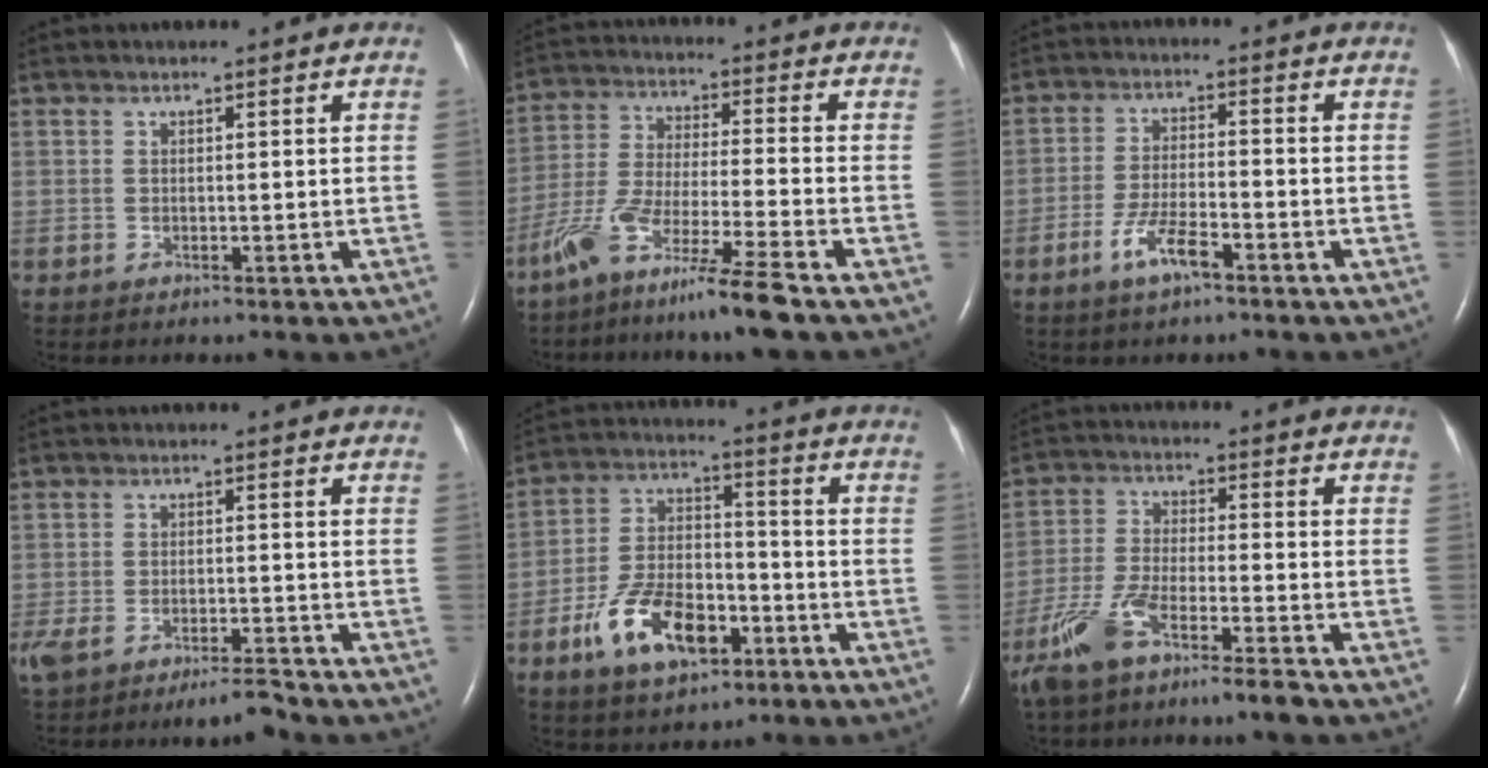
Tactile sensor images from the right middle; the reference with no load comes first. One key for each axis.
{"total": 11.2, "fx": -8.1, "fy": -0.9, "fz": 7.7, "tx": -0.160, "ty": -0.034, "tz": -0.155}
{"total": 5.8, "fx": -3.4, "fy": 1.3, "fz": 4.4, "tx": -0.090, "ty": -0.002, "tz": -0.064}
{"total": 6.4, "fx": -5.0, "fy": 1.6, "fz": 3.7, "tx": -0.078, "ty": 0.002, "tz": -0.087}
{"total": 12.5, "fx": -6.0, "fy": 6.3, "fz": 9.0, "tx": -0.186, "ty": 0.011, "tz": -0.102}
{"total": 9.2, "fx": -6.5, "fy": 0.9, "fz": 6.4, "tx": -0.141, "ty": -0.010, "tz": -0.130}